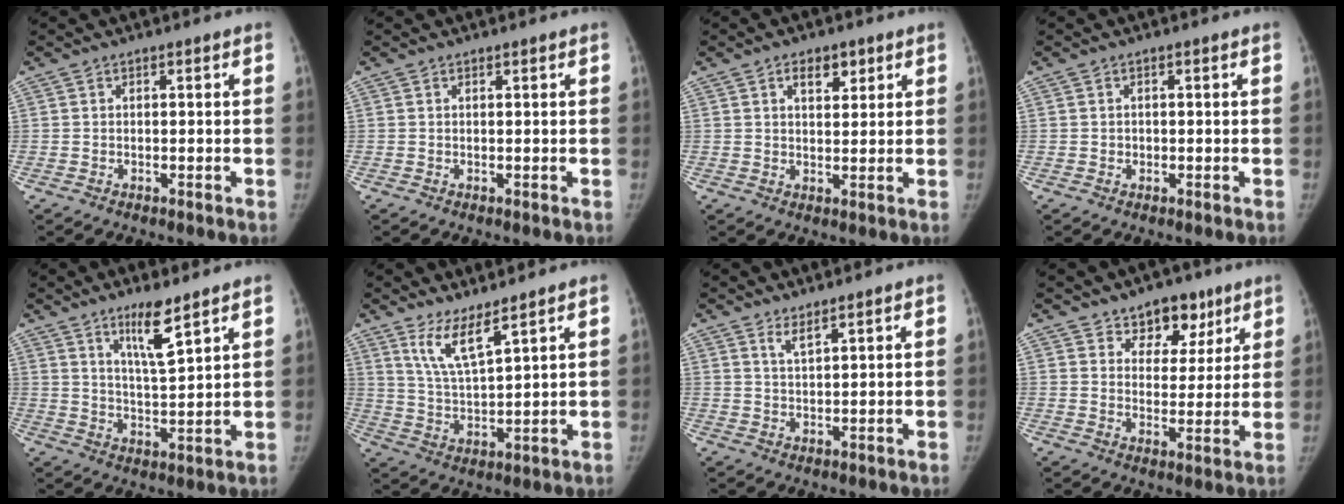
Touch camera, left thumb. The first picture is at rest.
{"total": 0.0}
{"total": 4.7, "force": [2.5, 2.7, 3.0], "torque": [-0.024, -0.011, 0.037]}
{"total": 0.8, "force": [-0.1, 0.8, 0.1], "torque": [0.002, 0.003, -0.001]}
{"total": 7.8, "force": [5.2, 1.1, 5.7], "torque": [-0.097, -0.041, 0.097]}
{"total": 6.9, "force": [5.1, 1.0, 4.6], "torque": [-0.088, -0.047, 0.109]}
{"total": 2.3, "force": [1.8, 0.3, 1.4], "torque": [-0.027, -0.016, 0.039]}
{"total": 8.3, "force": [5.6, 5.5, 2.8], "torque": [0.003, -0.027, 0.086]}